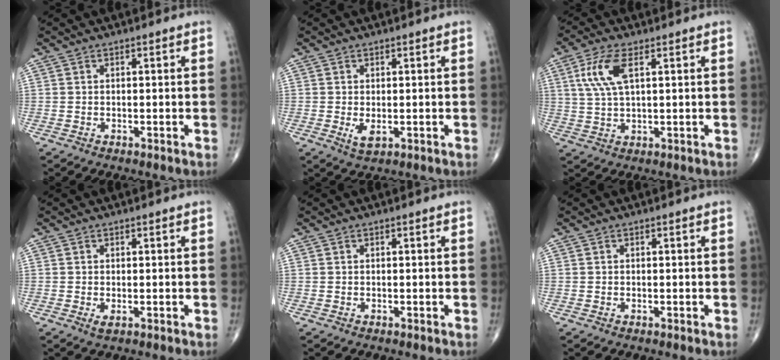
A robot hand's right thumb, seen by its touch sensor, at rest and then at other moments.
{"total": 2.4, "force": [-0.4, 1.2, 2.1], "torque": [-0.036, -0.007, -0.001]}
{"total": 7.5, "force": [2.6, 2.9, 6.4], "torque": [-0.148, 0.000, 0.055]}
{"total": 1.0, "force": [-0.3, 0.4, 0.9], "torque": [-0.017, -0.005, -0.004]}
{"total": 0.0}
{"total": 0.0}